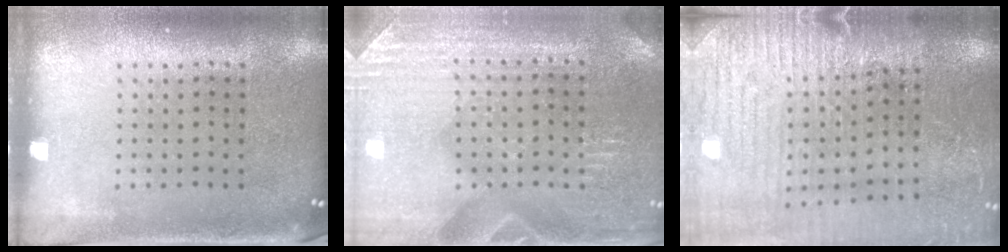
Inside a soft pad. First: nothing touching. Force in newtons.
{"total": 3.1, "press": 3.1, "slide": 0.3}
{"total": 2.9, "press": 2.9, "slide": 0.6}